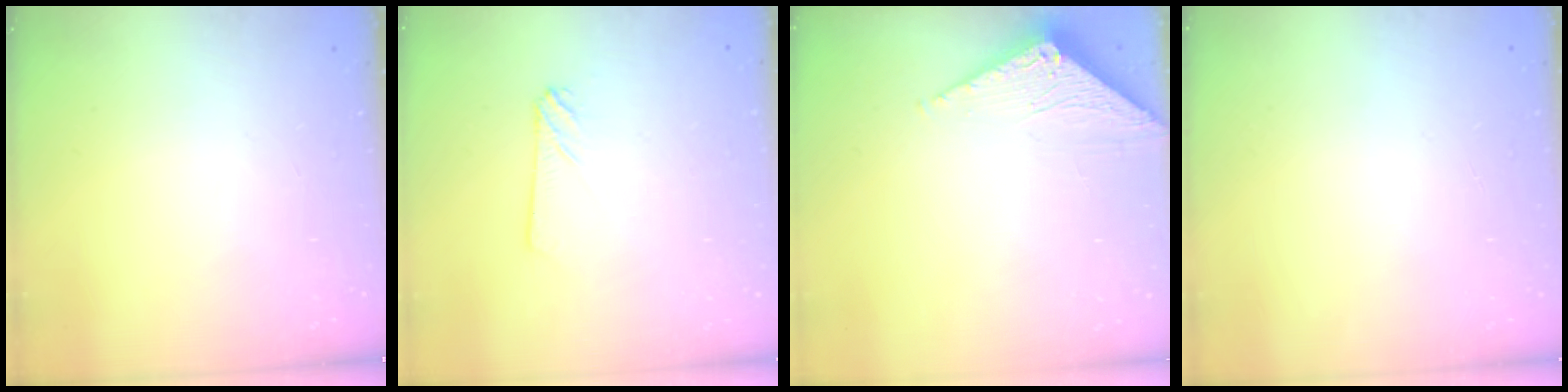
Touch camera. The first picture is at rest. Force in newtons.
{"total": 2.4, "press": 2.4, "slide": 0.3}
{"total": 3.0, "press": 3.0, "slide": 0.2}
{"total": 0.0}